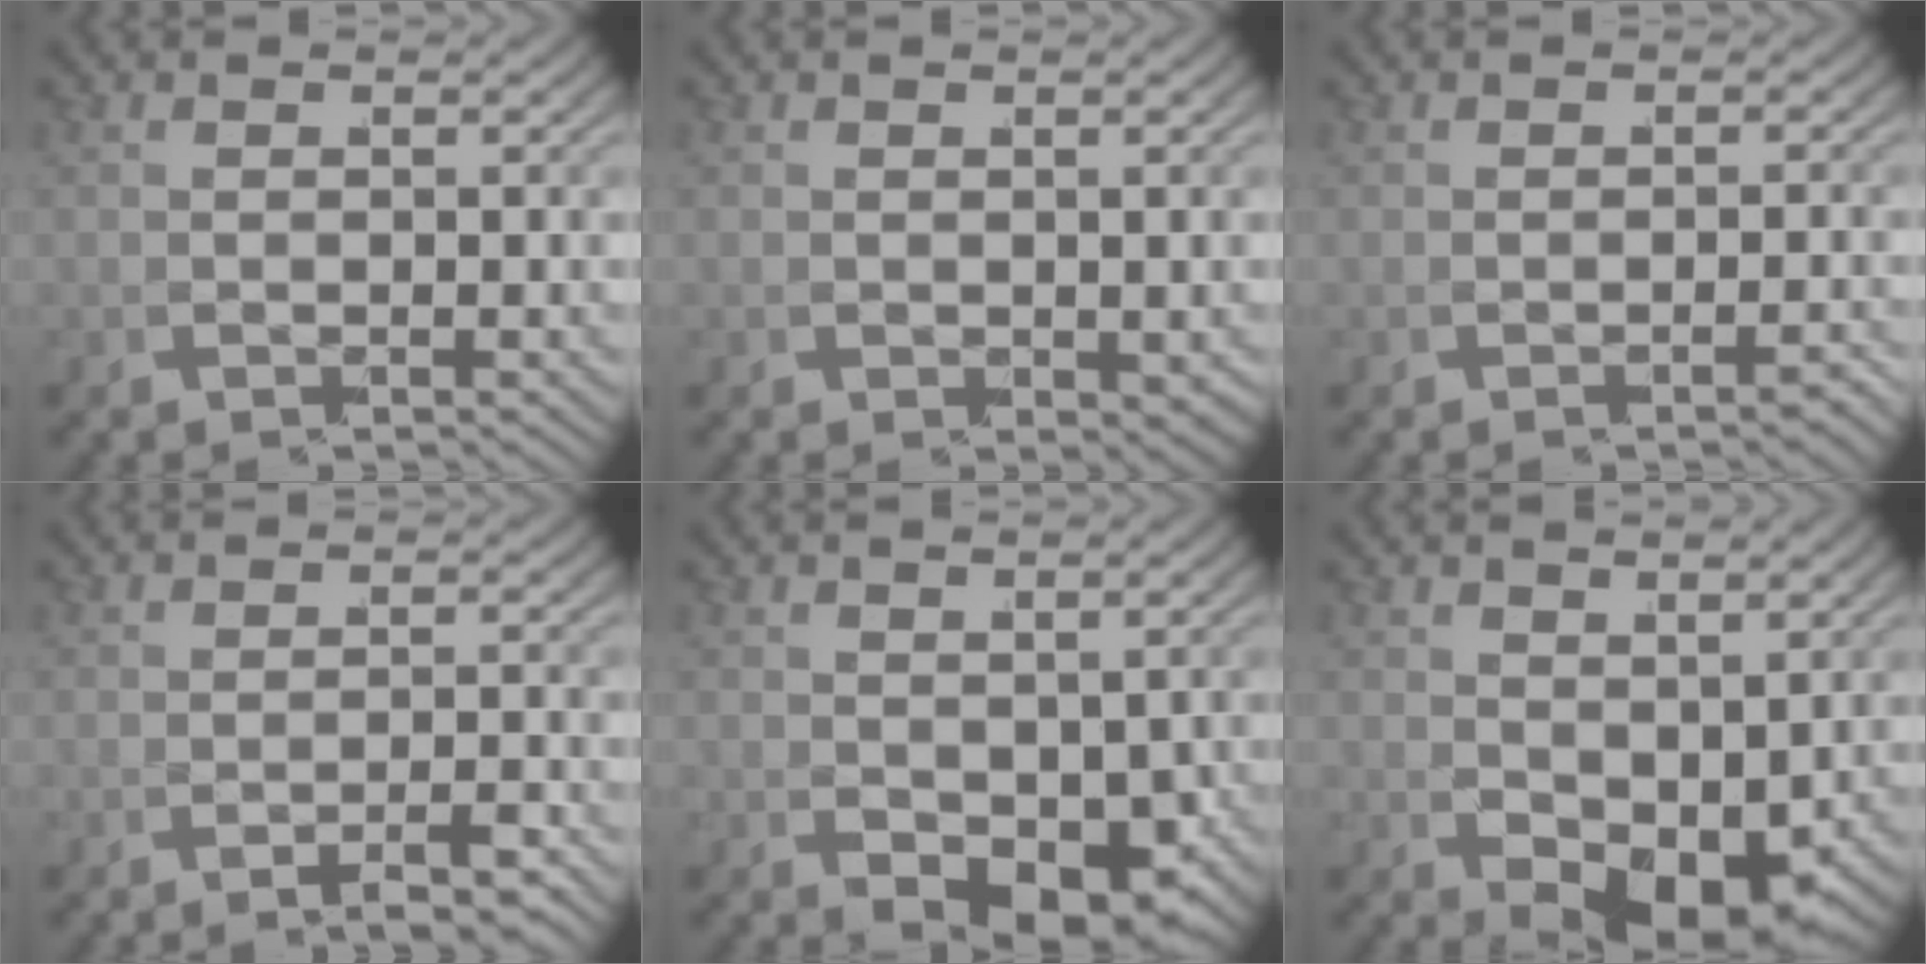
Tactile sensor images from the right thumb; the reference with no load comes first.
{"total": 0.6, "force": [0.0, 0.4, 0.4], "torque": [-0.007, -0.006, 0.007]}
{"total": 1.2, "force": [-1.0, -0.6, 0.1], "torque": [-0.013, -0.005, -0.014]}
{"total": 2.0, "force": [-1.7, -0.8, 0.6], "torque": [-0.020, 0.000, -0.027]}
{"total": 5.3, "force": [-1.5, 3.1, 4.0], "torque": [-0.077, -0.028, -0.008]}
{"total": 5.4, "force": [-0.8, 3.2, 4.3], "torque": [-0.080, -0.021, -0.001]}